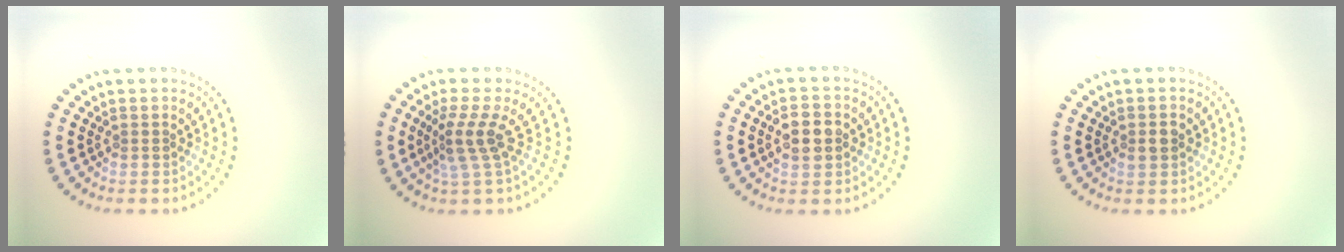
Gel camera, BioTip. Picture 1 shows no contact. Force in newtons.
{"total": 2.7, "press": 1.9, "slide": 2.0}
{"total": 2.9, "press": 2.9, "slide": 0.2}
{"total": 1.7, "press": 1.7, "slide": 0.0}